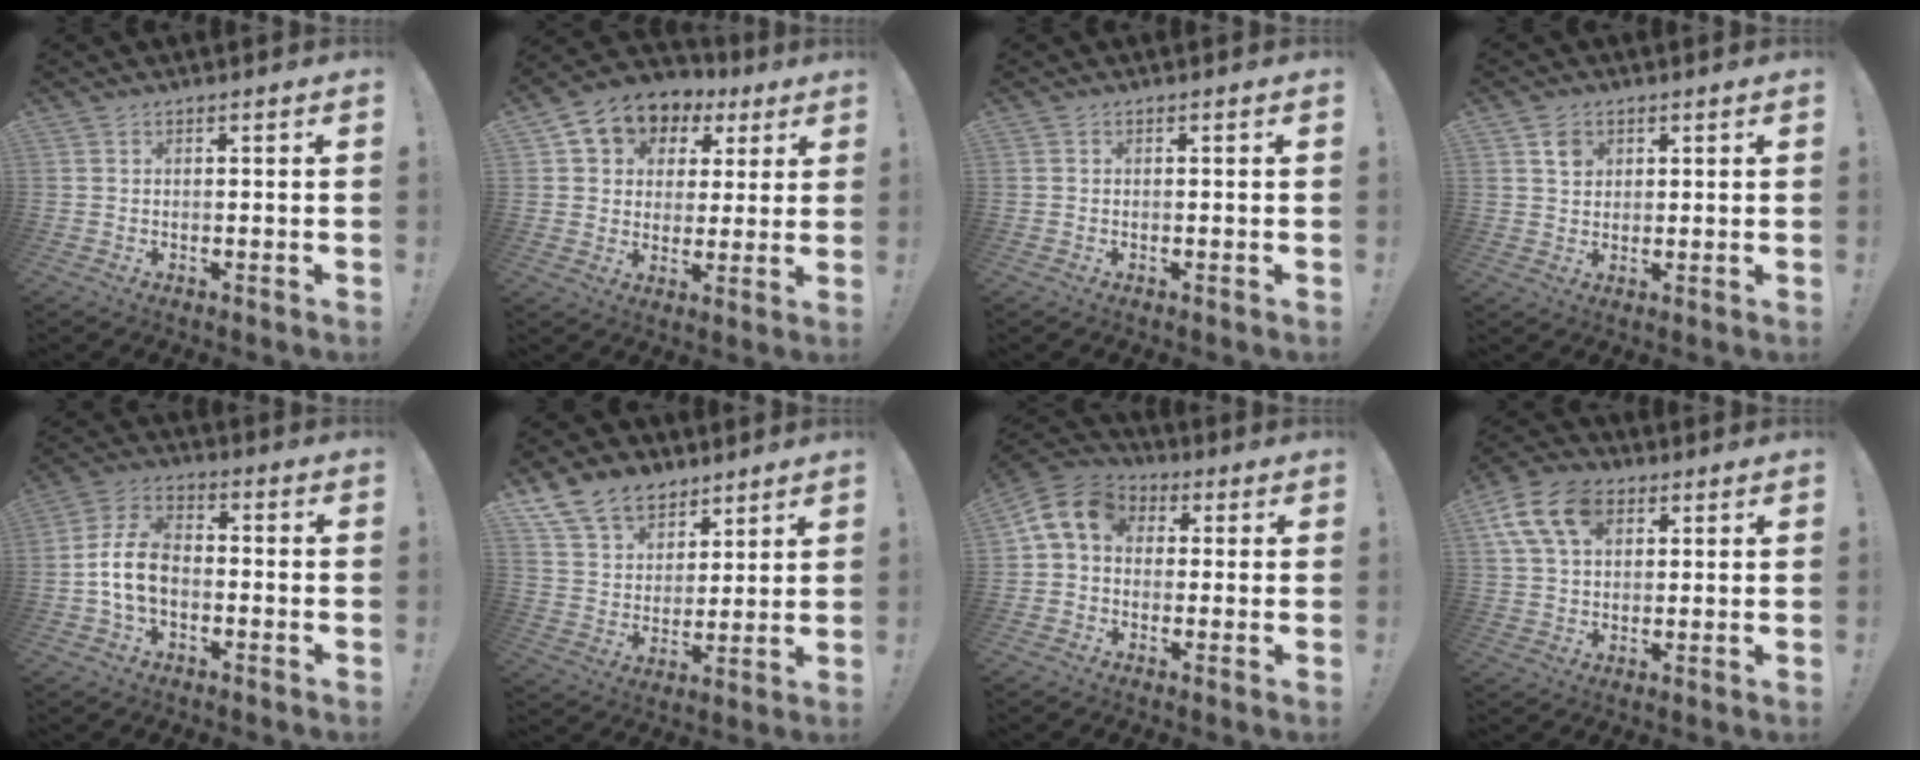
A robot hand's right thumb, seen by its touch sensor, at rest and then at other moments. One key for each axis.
{"total": 8.4, "fx": 3.7, "fy": 6.9, "fz": 2.9, "tx": -0.056, "ty": -0.021, "tz": 0.076}
{"total": 0.0}
{"total": 4.0, "fx": 2.0, "fy": 3.3, "fz": 1.0, "tx": 0.002, "ty": -0.006, "tz": 0.033}
{"total": 10.3, "fx": -2.2, "fy": 6.9, "fz": 7.4, "tx": -0.146, "ty": 0.013, "tz": -0.039}
{"total": 13.7, "fx": 9.7, "fy": 8.8, "fz": 3.8, "tx": -0.076, "ty": -0.065, "tz": 0.190}
{"total": 9.7, "fx": 2.0, "fy": 7.5, "fz": 5.9, "tx": -0.111, "ty": 0.014, "tz": 0.045}
{"total": 13.6, "fx": 5.6, "fy": 9.2, "fz": 8.4, "tx": -0.149, "ty": -0.009, "tz": 0.109}